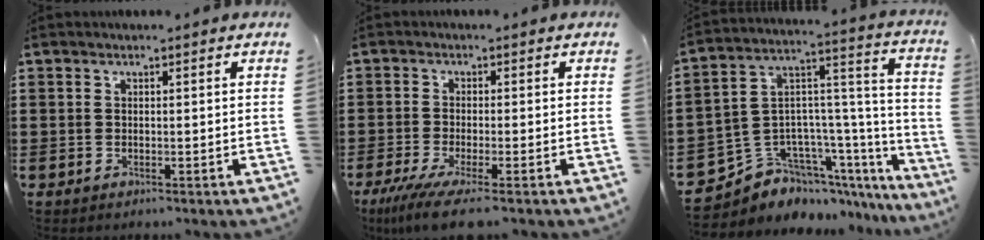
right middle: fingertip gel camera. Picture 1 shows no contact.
{"total": 4.5, "force": [-3.2, -0.1, 3.2], "torque": [-0.075, -0.022, -0.061]}
{"total": 7.2, "force": [-5.1, 4.9, 0.9], "torque": [-0.039, -0.011, -0.098]}